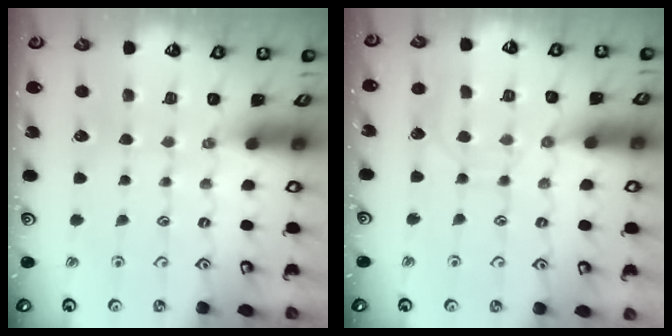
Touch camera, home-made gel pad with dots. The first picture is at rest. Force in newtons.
{"total": 6.3, "press": 6.3, "slide": 0.5}